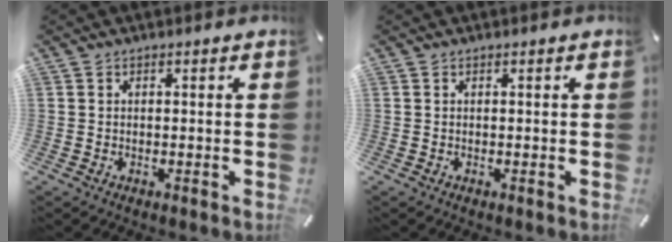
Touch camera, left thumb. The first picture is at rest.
{"total": 0.0}